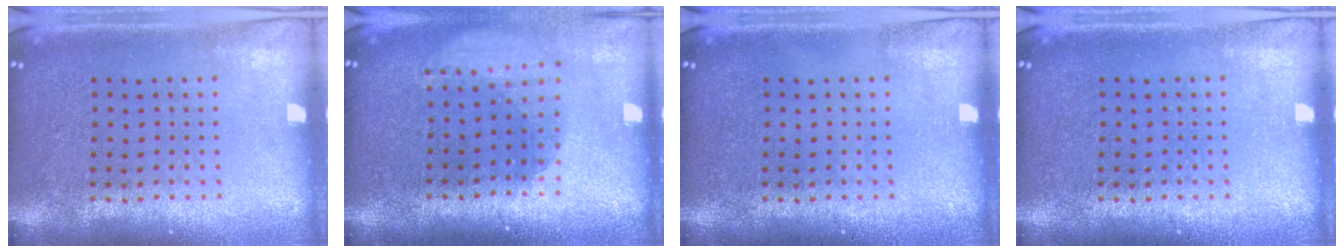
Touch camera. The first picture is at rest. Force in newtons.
{"total": 1.9, "press": 1.4, "slide": 1.2}
{"total": 0.0}
{"total": 0.0}